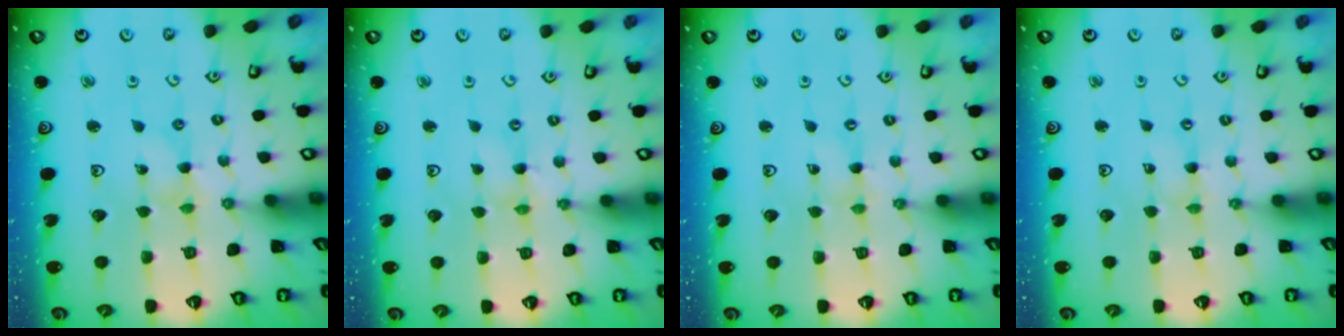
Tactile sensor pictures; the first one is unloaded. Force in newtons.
{"total": 0.0}
{"total": 0.0}
{"total": 1.0, "press": 1.0, "slide": 0.2}